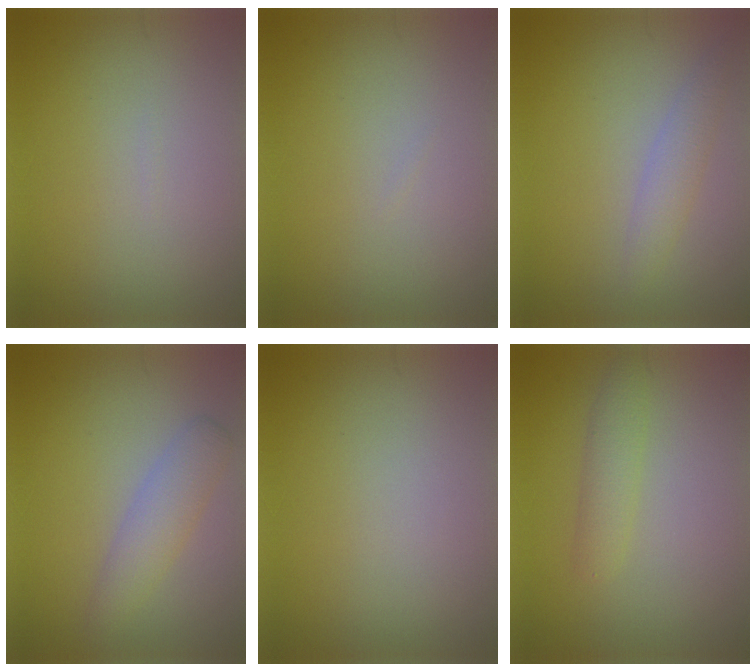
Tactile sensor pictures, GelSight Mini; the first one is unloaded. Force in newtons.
{"total": 0.0}
{"total": 2.0, "press": 2.0, "slide": 0.1}
{"total": 2.8, "press": 2.8, "slide": 0.1}
{"total": 0.0}
{"total": 1.9, "press": 1.9, "slide": 0.1}